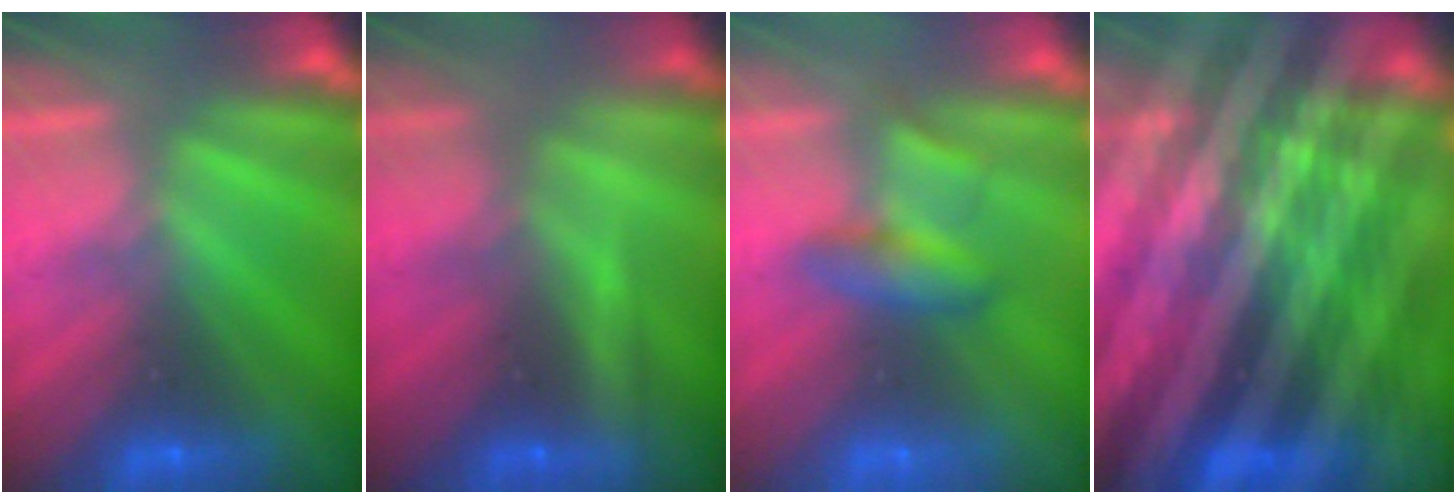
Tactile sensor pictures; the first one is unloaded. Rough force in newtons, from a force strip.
{"total": 2.1}
{"total": 2.2}
{"total": 6.9}